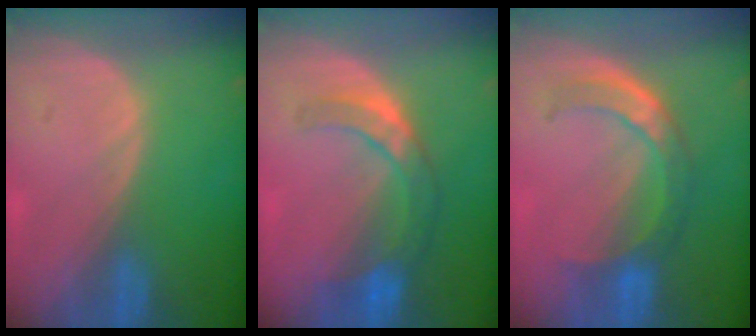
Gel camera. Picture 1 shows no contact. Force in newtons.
{"total": 7.5, "press": 6.7, "slide": 3.5}
{"total": 7.0, "press": 6.3, "slide": 3.1}